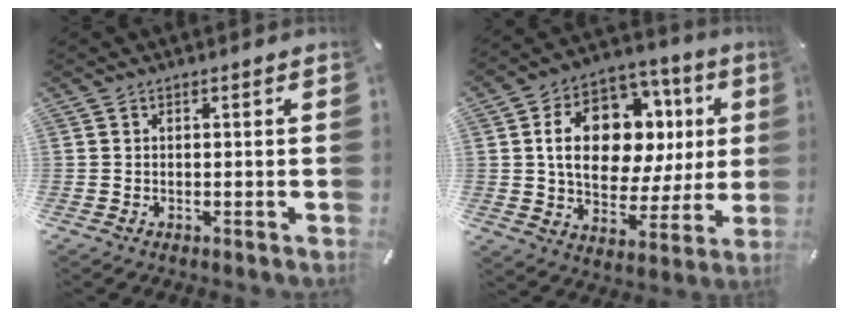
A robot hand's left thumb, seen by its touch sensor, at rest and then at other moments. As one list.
[{"total": 17.8, "force": [4.9, 12.6, 11.7], "torque": [-0.186, -0.011, 0.094]}]